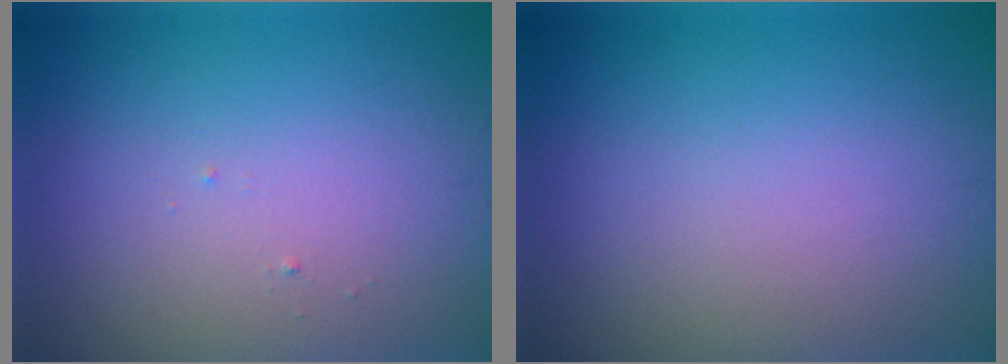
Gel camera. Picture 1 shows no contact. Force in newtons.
{"total": 0.0}